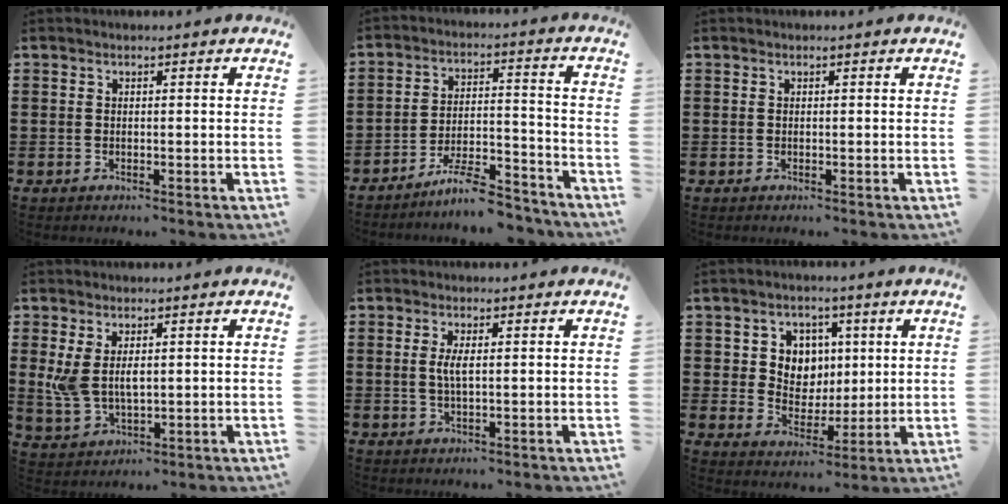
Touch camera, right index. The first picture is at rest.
{"total": 7.6, "force": [-6.9, 1.1, 3.1], "torque": [-0.048, 0.019, -0.129]}
{"total": 0.0}
{"total": 4.8, "force": [1.1, 2.9, 3.7], "torque": [-0.090, 0.002, 0.017]}
{"total": 2.4, "force": [0.3, 0.4, 2.4], "torque": [-0.047, -0.003, 0.003]}
{"total": 6.3, "force": [2.0, 5.8, 1.7], "torque": [-0.057, 0.009, 0.034]}